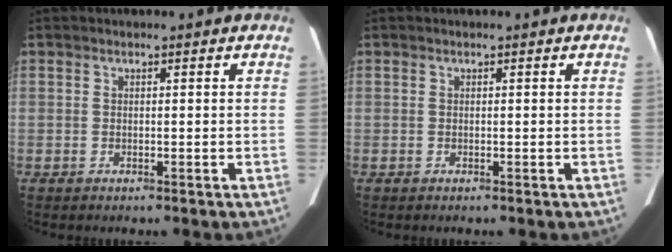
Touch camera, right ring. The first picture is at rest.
{"total": 0.0}